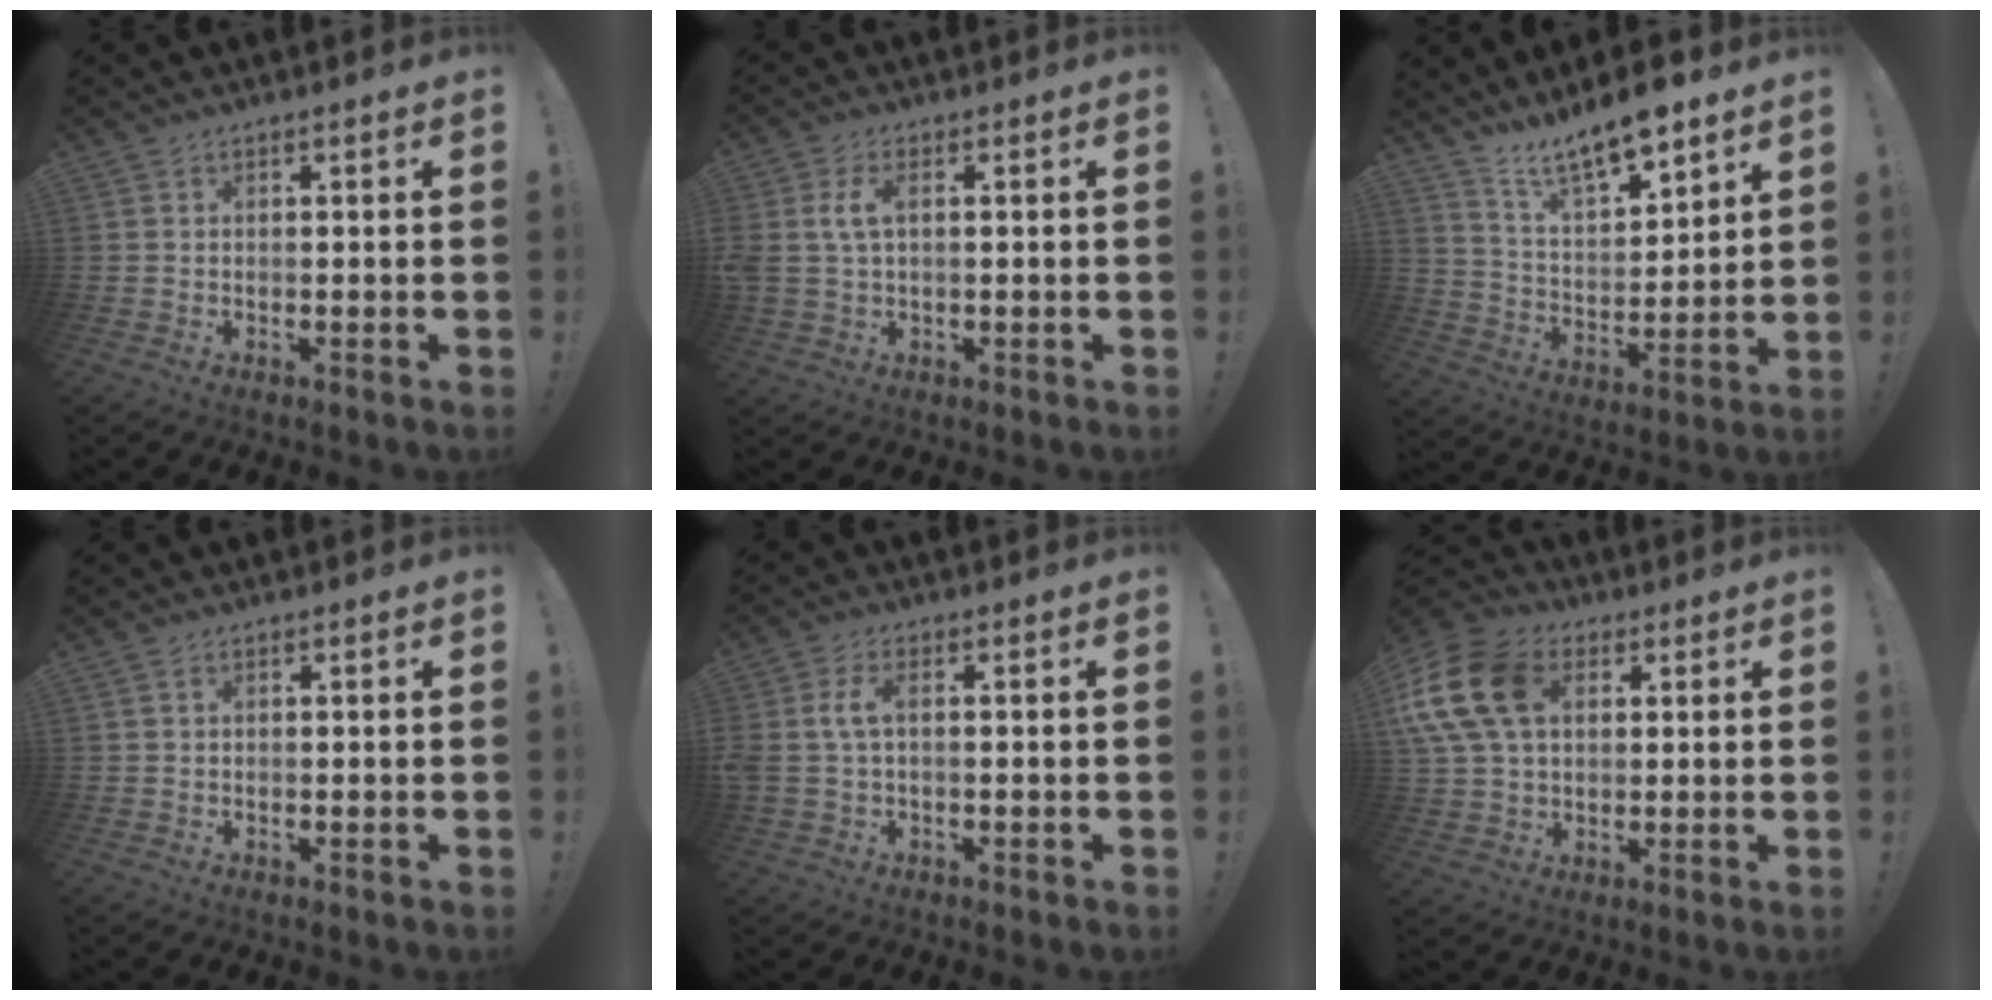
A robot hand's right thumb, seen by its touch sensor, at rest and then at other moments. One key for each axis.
{"total": 6.2, "fx": 1.1, "fy": 3.7, "fz": 4.9, "tx": -0.096, "ty": 0.003, "tz": 0.019}
{"total": 12.0, "fx": 10.4, "fy": 2.9, "fz": 5.2, "tx": -0.097, "ty": -0.080, "tz": 0.185}
{"total": 0.6, "fx": 0.2, "fy": 0.5, "fz": 0.3, "tx": -0.007, "ty": 0.003, "tz": 0.004}
{"total": 6.0, "fx": 0.1, "fy": 3.0, "fz": 5.2, "tx": -0.112, "ty": 0.001, "tz": 0.001}
{"total": 18.0, "fx": 5.2, "fy": 12.9, "fz": 11.5, "tx": -0.226, "ty": -0.008, "tz": 0.099}